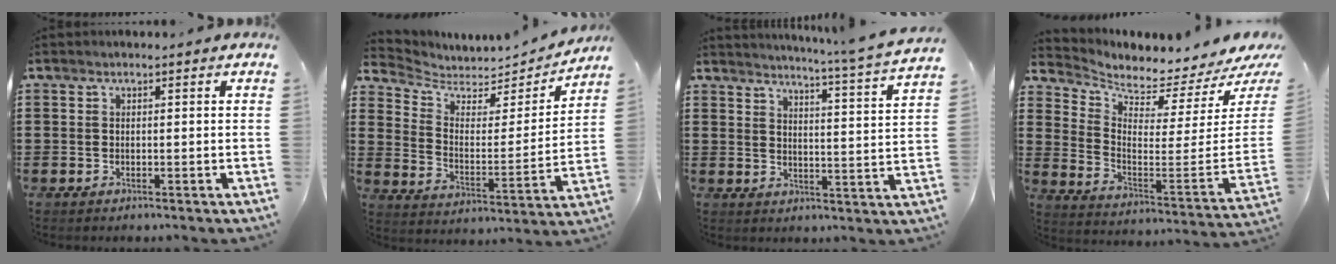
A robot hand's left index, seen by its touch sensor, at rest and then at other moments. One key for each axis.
{"total": 4.8, "fx": 4.3, "fy": 1.8, "fz": 1.2, "tx": -0.052, "ty": -0.035, "tz": 0.073}
{"total": 4.8, "fx": 4.1, "fy": -1.5, "fz": 1.9, "tx": -0.049, "ty": -0.044, "tz": 0.061}
{"total": 2.7, "fx": 2.7, "fy": 0.1, "fz": 0.3, "tx": -0.034, "ty": -0.055, "tz": 0.040}